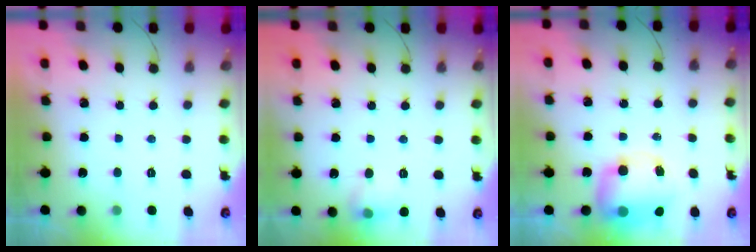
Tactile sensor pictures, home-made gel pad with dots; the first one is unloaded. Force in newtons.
{"total": 7.6, "press": 7.5, "slide": 1.4}
{"total": 11.3, "press": 11.0, "slide": 2.8}